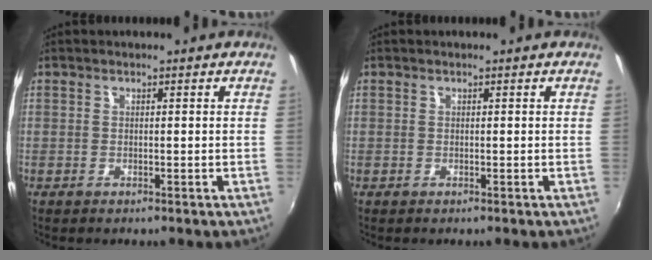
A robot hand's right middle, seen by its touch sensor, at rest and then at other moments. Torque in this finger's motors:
{"motor_torque": [0.07, -0.16, 0.05, 0.01]}